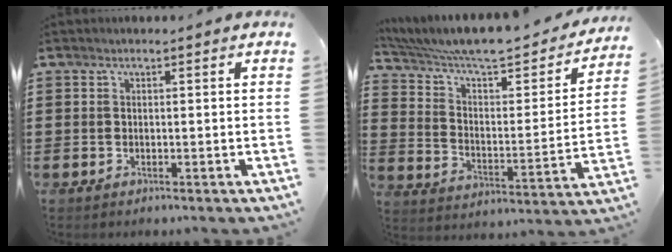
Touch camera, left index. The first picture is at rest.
{"total": 7.5, "force": [6.3, 1.6, 3.8], "torque": [-0.104, -0.049, 0.104]}